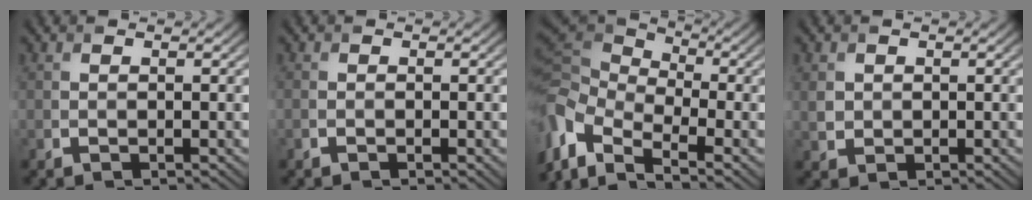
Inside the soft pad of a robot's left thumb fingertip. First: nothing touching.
{"total": 0.9, "force": [-0.5, 0.2, 0.7], "torque": [-0.015, -0.002, -0.008]}
{"total": 9.7, "force": [-3.6, 5.2, 7.3], "torque": [-0.202, -0.008, -0.075]}
{"total": 1.8, "force": [0.4, 1.6, 0.6], "torque": [-0.021, -0.005, 0.010]}